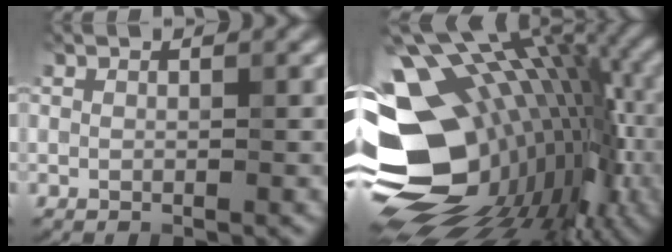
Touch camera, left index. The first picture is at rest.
{"total": 18.4, "force": [-3.0, 12.3, 13.4], "torque": [-0.228, -0.005, -0.035]}